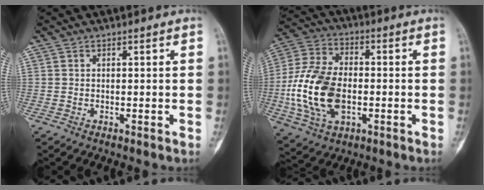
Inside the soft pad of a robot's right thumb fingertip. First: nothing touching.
{"total": 17.3, "force": [-2.4, 10.9, 13.1], "torque": [-0.263, 0.012, -0.040]}